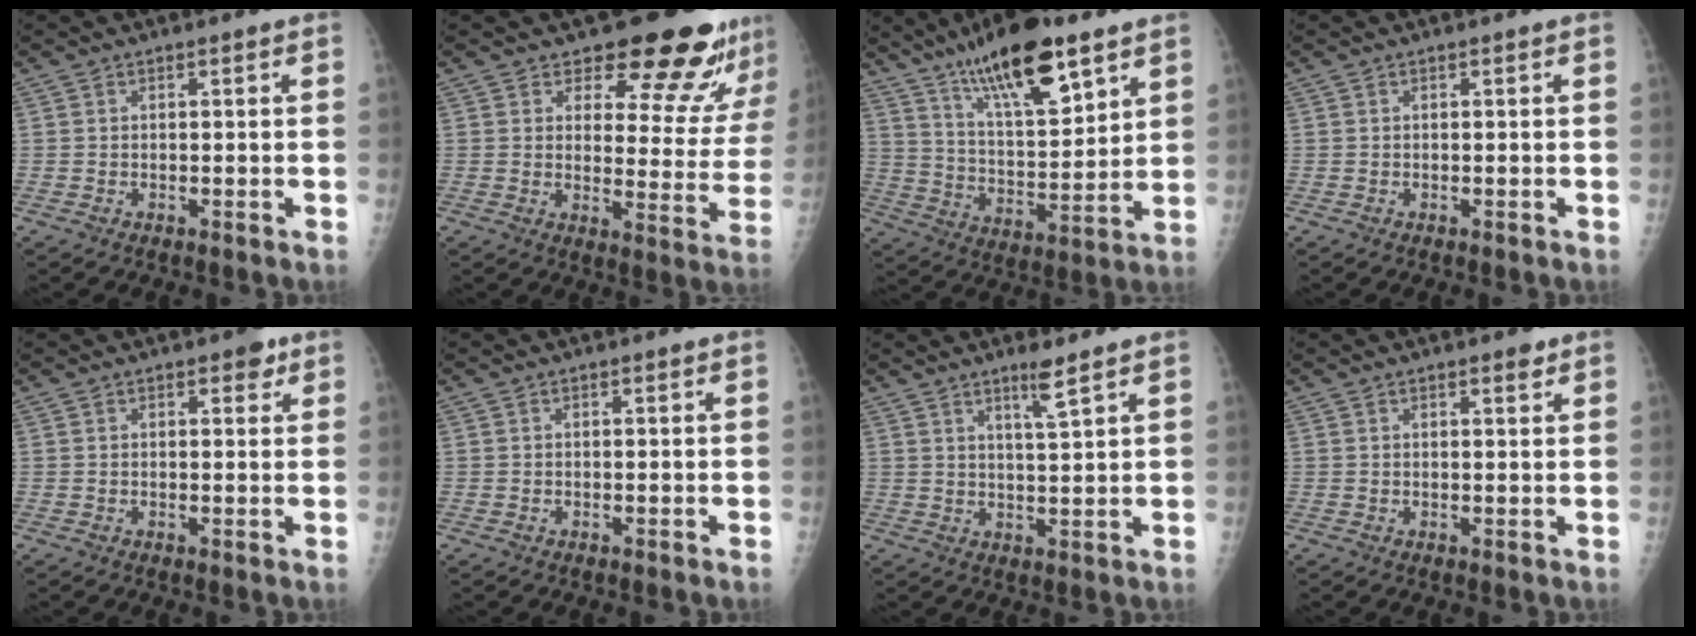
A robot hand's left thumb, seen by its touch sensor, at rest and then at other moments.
{"total": 15.3, "force": [13.5, 5.0, 5.3], "torque": [-0.011, -0.111, 0.154]}
{"total": 18.2, "force": [11.4, 5.2, 13.1], "torque": [-0.195, -0.054, 0.204]}
{"total": 0.0}
{"total": 2.6, "force": [1.5, 1.4, 1.6], "torque": [-0.003, -0.004, 0.016]}
{"total": 0.0}
{"total": 4.4, "force": [3.1, 0.0, 3.2], "torque": [-0.055, -0.026, 0.056]}
{"total": 1.7, "force": [1.2, 0.5, 1.1], "torque": [-0.008, -0.006, 0.016]}